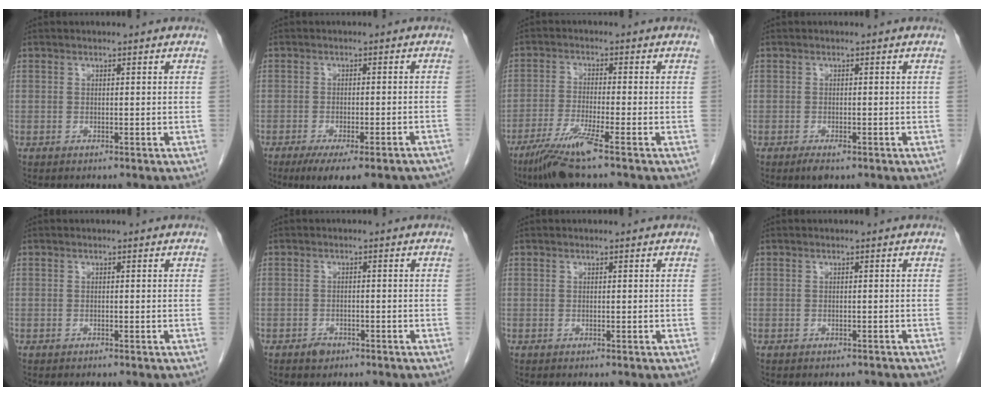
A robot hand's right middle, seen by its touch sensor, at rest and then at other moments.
{"total": 14.2, "force": [-11.5, 2.9, 7.8], "torque": [-0.073, -0.003, -0.144]}
{"total": 7.5, "force": [-4.8, -0.7, 5.7], "torque": [-0.110, -0.025, -0.096]}
{"total": 1.8, "force": [-1.1, 0.6, 1.3], "torque": [-0.023, -0.002, -0.015]}
{"total": 0.0}
{"total": 1.7, "force": [-1.2, 1.1, 0.6], "torque": [-0.011, 0.003, -0.016]}
{"total": 0.0}
{"total": 1.7, "force": [-1.6, 0.6, 0.2], "torque": [-0.008, -0.001, -0.021]}